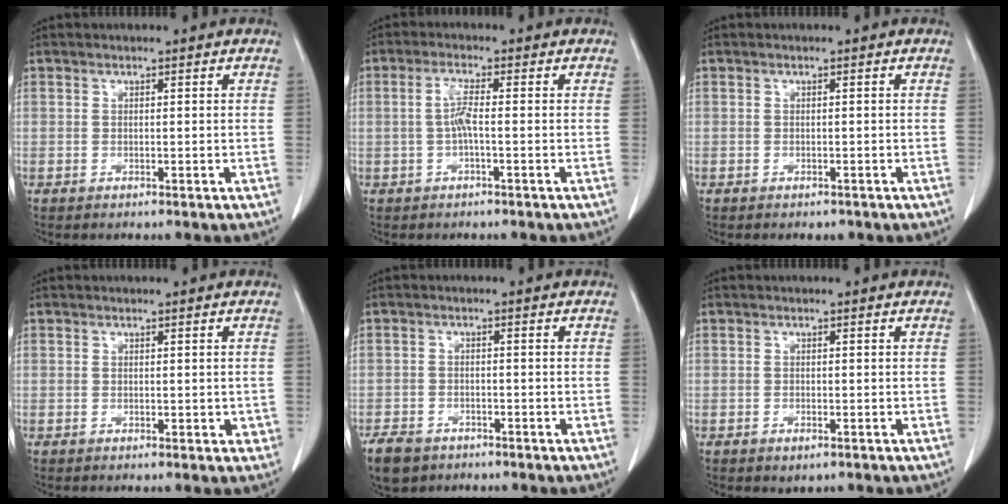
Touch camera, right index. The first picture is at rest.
{"total": 3.1, "force": [-0.3, 0.2, 3.1], "torque": [-0.063, 0.005, -0.006]}
{"total": 1.2, "force": [-1.0, 0.5, 0.4], "torque": [-0.006, -0.001, -0.010]}
{"total": 1.7, "force": [-0.2, 1.1, 1.2], "torque": [-0.008, 0.004, 0.000]}
{"total": 5.7, "force": [-4.2, 3.4, 1.9], "torque": [-0.041, -0.003, -0.067]}
{"total": 1.3, "force": [-0.8, 0.7, 0.9], "torque": [-0.015, -0.002, -0.004]}